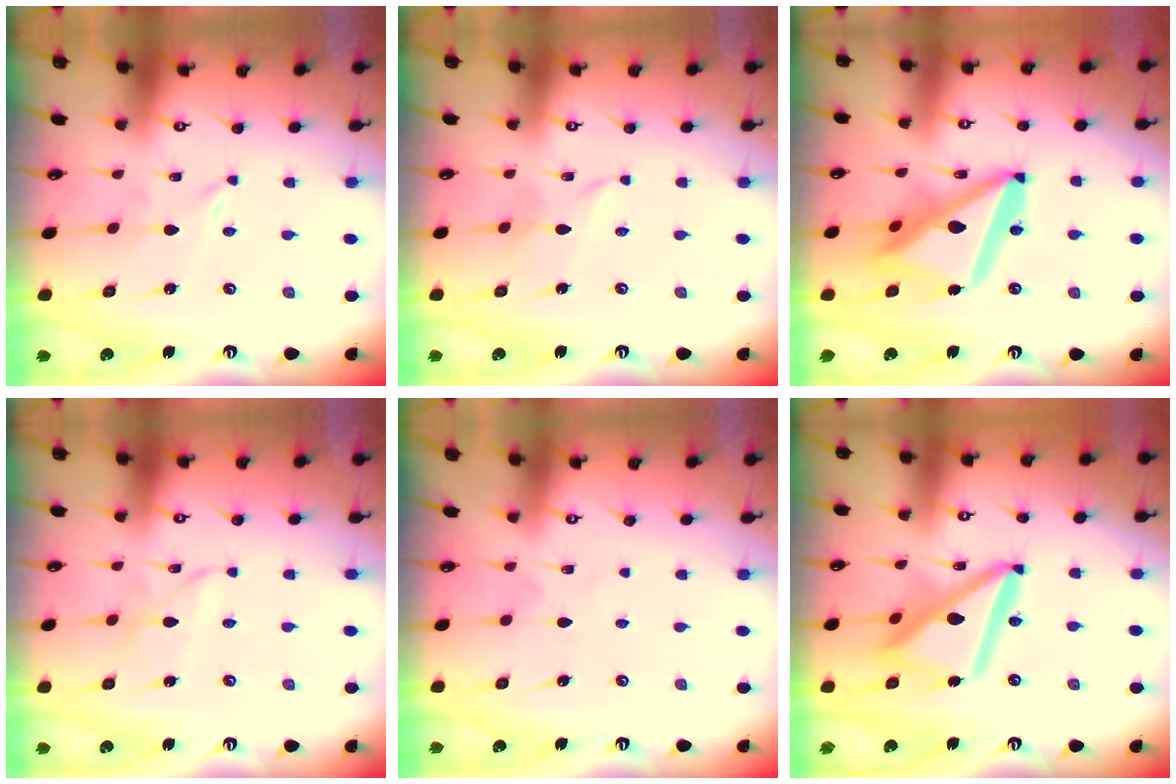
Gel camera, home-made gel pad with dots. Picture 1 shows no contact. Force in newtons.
{"total": 2.6, "press": 2.6, "slide": 0.3}
{"total": 19.5, "press": 19.4, "slide": 2.1}
{"total": 2.5, "press": 2.5, "slide": 0.2}
{"total": 2.2, "press": 2.2, "slide": 0.2}
{"total": 15.4, "press": 15.3, "slide": 1.7}